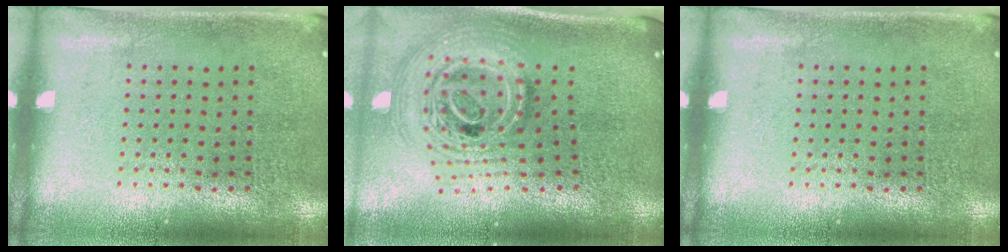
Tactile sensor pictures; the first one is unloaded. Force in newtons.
{"total": 2.9, "press": 2.0, "slide": 2.2}
{"total": 0.0}